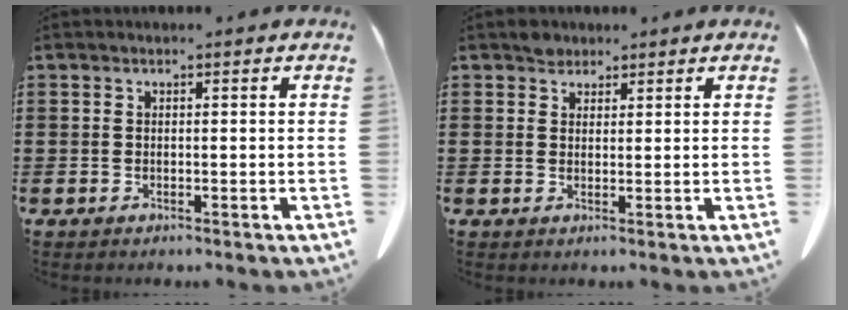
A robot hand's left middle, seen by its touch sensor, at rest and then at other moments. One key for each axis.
{"total": 2.0, "fx": 1.7, "fy": 1.0, "fz": 0.1, "tx": 0.001, "ty": 0.000, "tz": 0.033}